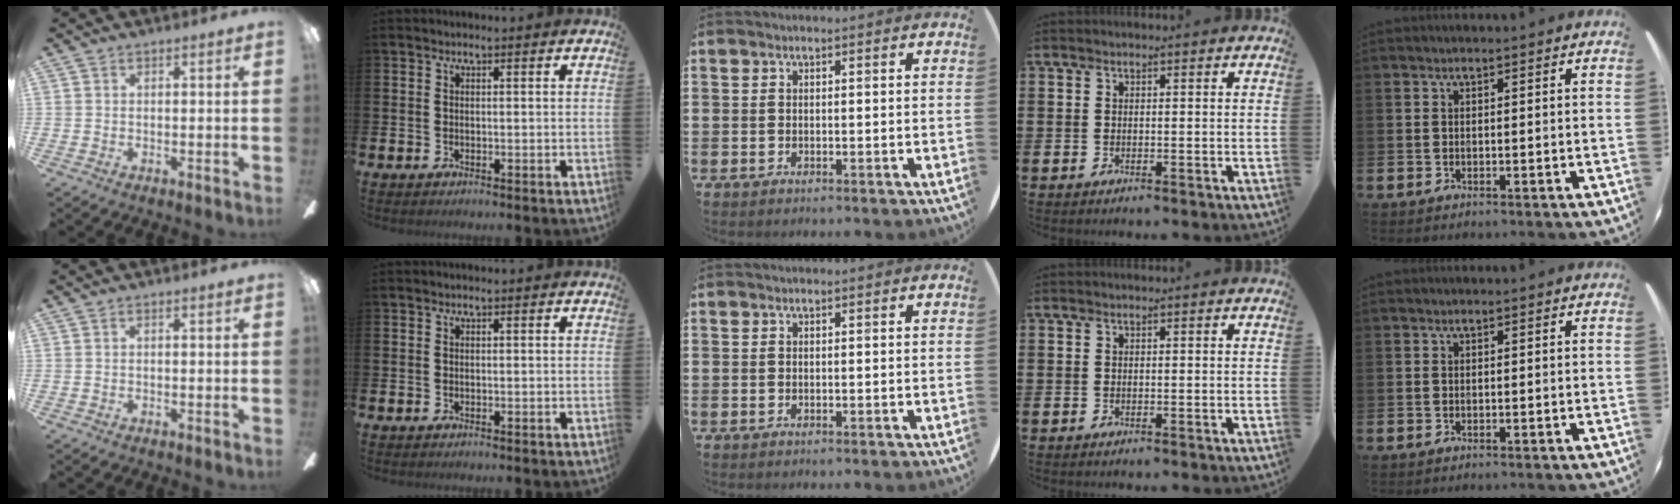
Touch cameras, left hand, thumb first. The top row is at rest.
{}